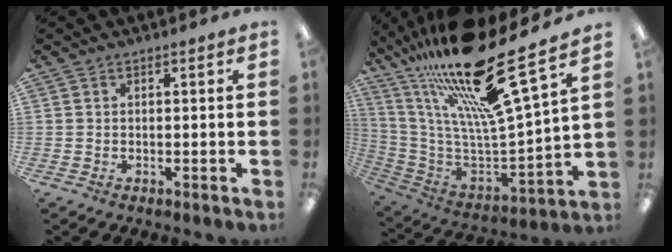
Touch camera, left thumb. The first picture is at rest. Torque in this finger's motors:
{"motor_torque": [1.58, 0.12, 2.05, -0.74, 0.66]}